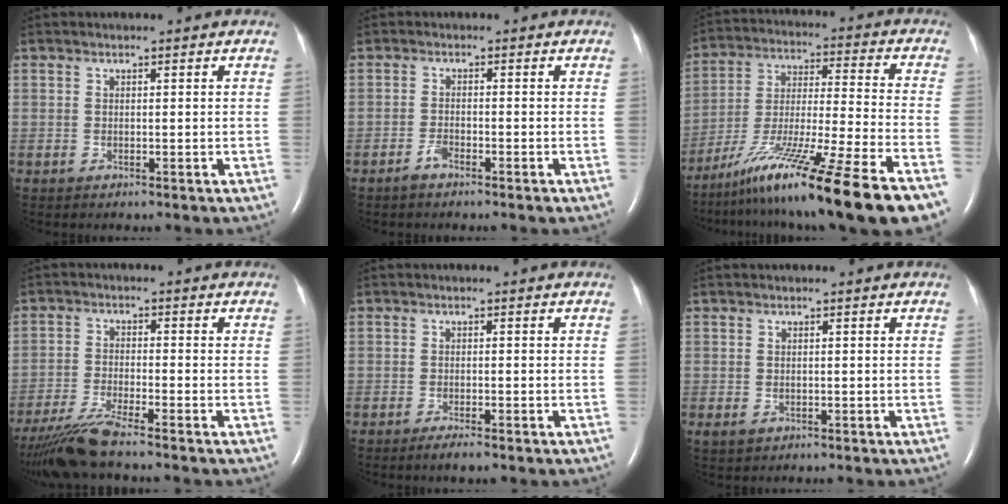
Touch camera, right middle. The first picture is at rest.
{"total": 2.0, "force": [-1.5, 0.6, 1.1], "torque": [-0.020, 0.000, -0.029]}
{"total": 22.1, "force": [-16.1, -1.0, 15.1], "torque": [-0.236, -0.043, -0.274]}
{"total": 7.2, "force": [-6.1, -0.7, 3.7], "torque": [-0.075, -0.030, -0.118]}
{"total": 2.5, "force": [-1.8, 0.3, 1.7], "torque": [-0.035, -0.006, -0.026]}
{"total": 1.3, "force": [-0.4, 1.0, 0.7], "torque": [-0.009, 0.000, 0.003]}